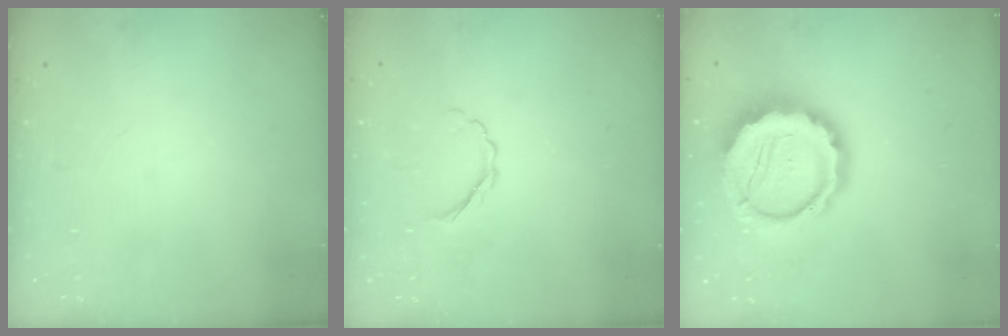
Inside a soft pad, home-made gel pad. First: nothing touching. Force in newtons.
{"total": 2.7, "press": 2.6, "slide": 0.7}
{"total": 15.4, "press": 15.1, "slide": 3.2}